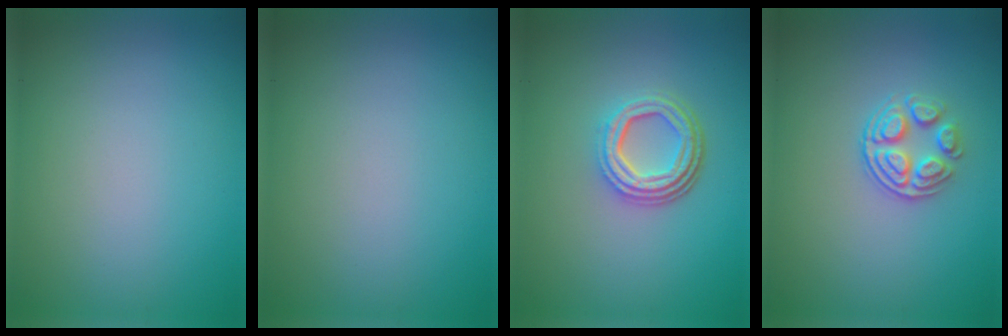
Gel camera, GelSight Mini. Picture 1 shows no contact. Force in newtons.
{"total": 0.0}
{"total": 4.7, "press": 3.4, "slide": 3.2}
{"total": 3.0, "press": 2.6, "slide": 1.5}